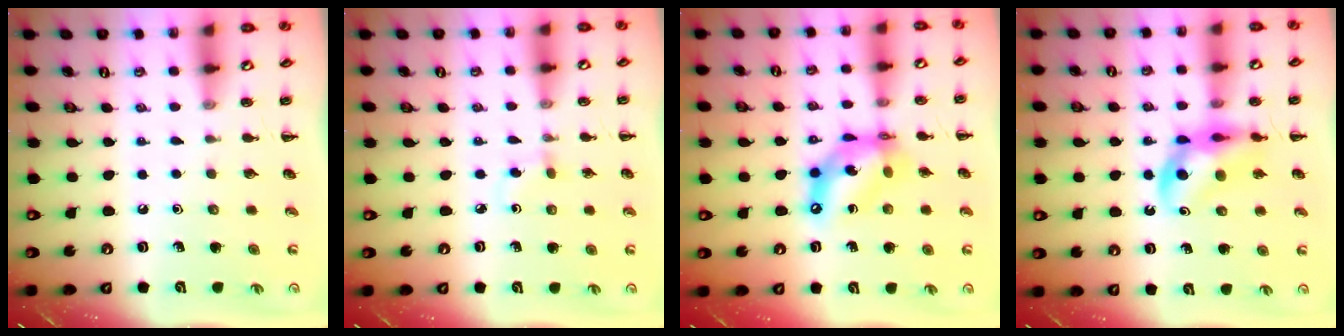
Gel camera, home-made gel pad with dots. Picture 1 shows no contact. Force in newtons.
{"total": 2.7, "press": 2.4, "slide": 1.1}
{"total": 12.7, "press": 12.3, "slide": 3.2}
{"total": 10.3, "press": 9.8, "slide": 3.1}